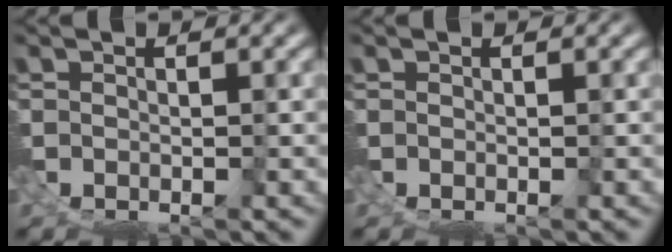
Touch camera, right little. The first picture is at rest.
{"total": 0.0}